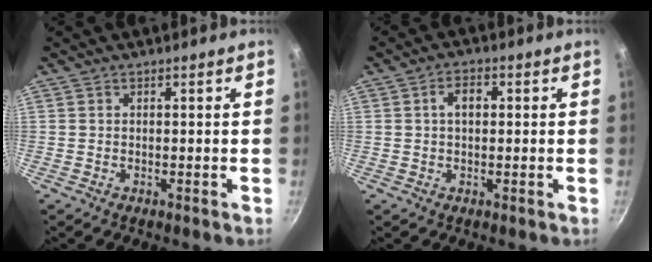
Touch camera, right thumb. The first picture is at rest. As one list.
[{"total": 3.6, "force": [0.6, 2.2, 2.8], "torque": [-0.041, 0.010, 0.008]}]